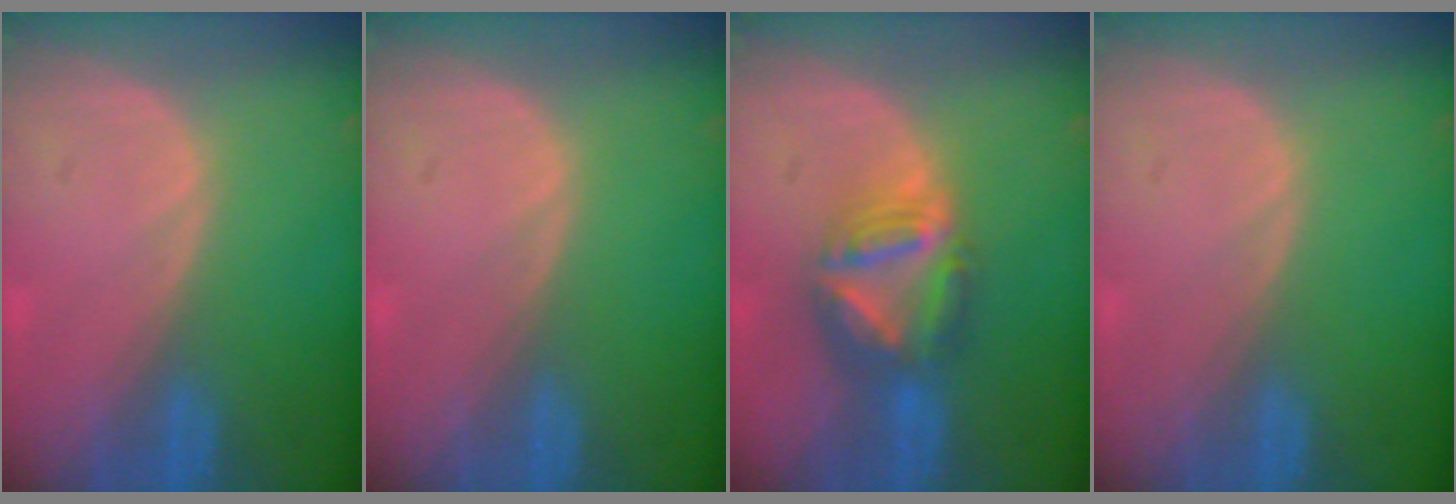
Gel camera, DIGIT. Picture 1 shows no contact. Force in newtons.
{"total": 0.0}
{"total": 7.7, "press": 6.6, "slide": 4.0}
{"total": 0.0}